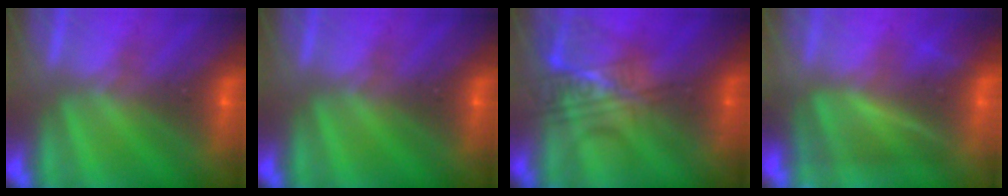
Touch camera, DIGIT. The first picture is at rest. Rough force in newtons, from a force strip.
{"total": 0.0}
{"total": 2.4}
{"total": 4.2}